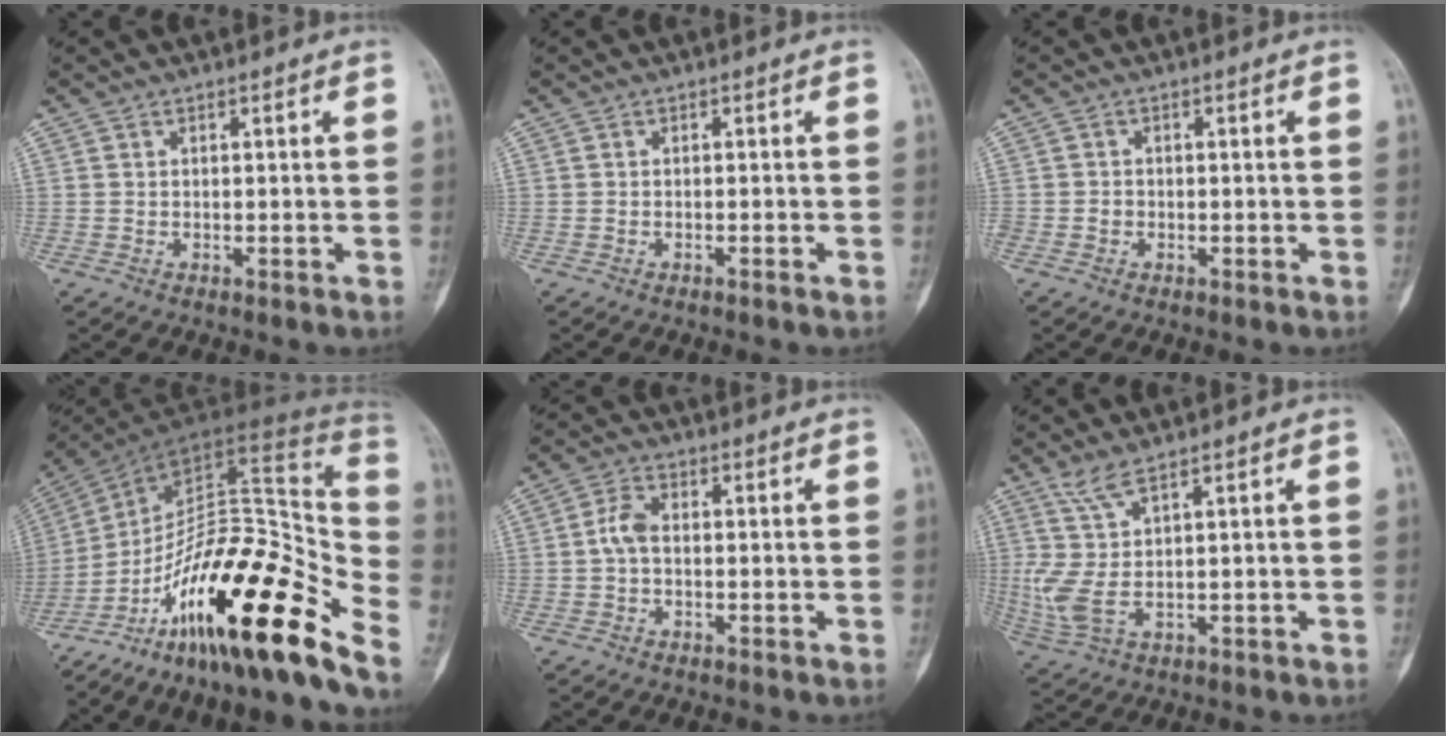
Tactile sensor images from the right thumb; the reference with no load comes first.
{"total": 0.6, "force": [-0.4, -0.1, 0.4], "torque": [-0.014, 0.002, -0.004]}
{"total": 1.7, "force": [-0.6, 1.4, 0.8], "torque": [-0.007, 0.006, -0.012]}
{"total": 30.4, "force": [-18.4, 8.5, 22.7], "torque": [-0.283, 0.104, -0.291]}
{"total": 3.7, "force": [-0.3, 2.1, 3.0], "torque": [-0.064, 0.011, -0.014]}
{"total": 6.6, "force": [2.5, 1.6, 5.9], "torque": [-0.162, -0.011, 0.064]}